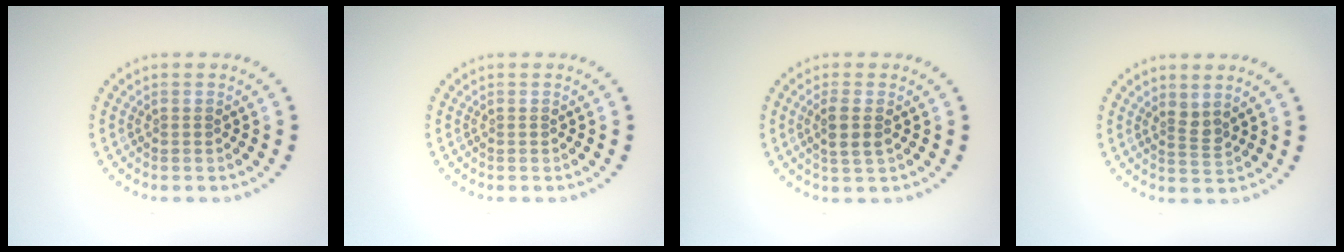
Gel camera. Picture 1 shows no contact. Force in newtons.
{"total": 0.0}
{"total": 2.0, "press": 1.8, "slide": 0.9}
{"total": 1.4, "press": 1.0, "slide": 1.0}